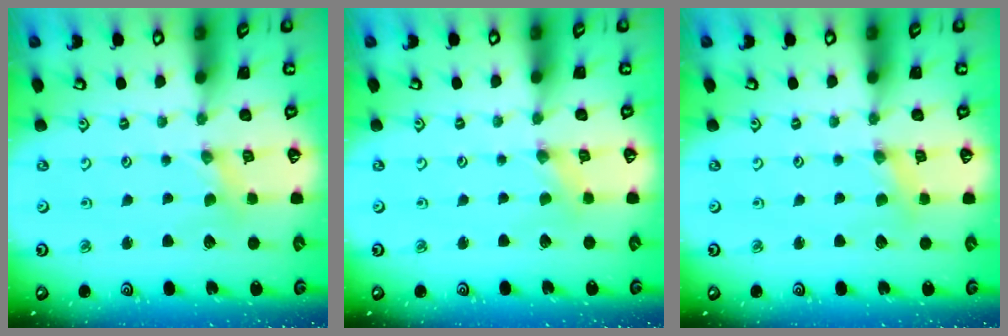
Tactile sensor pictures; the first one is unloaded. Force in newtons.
{"total": 0.0}
{"total": 1.5, "press": 1.5, "slide": 0.1}